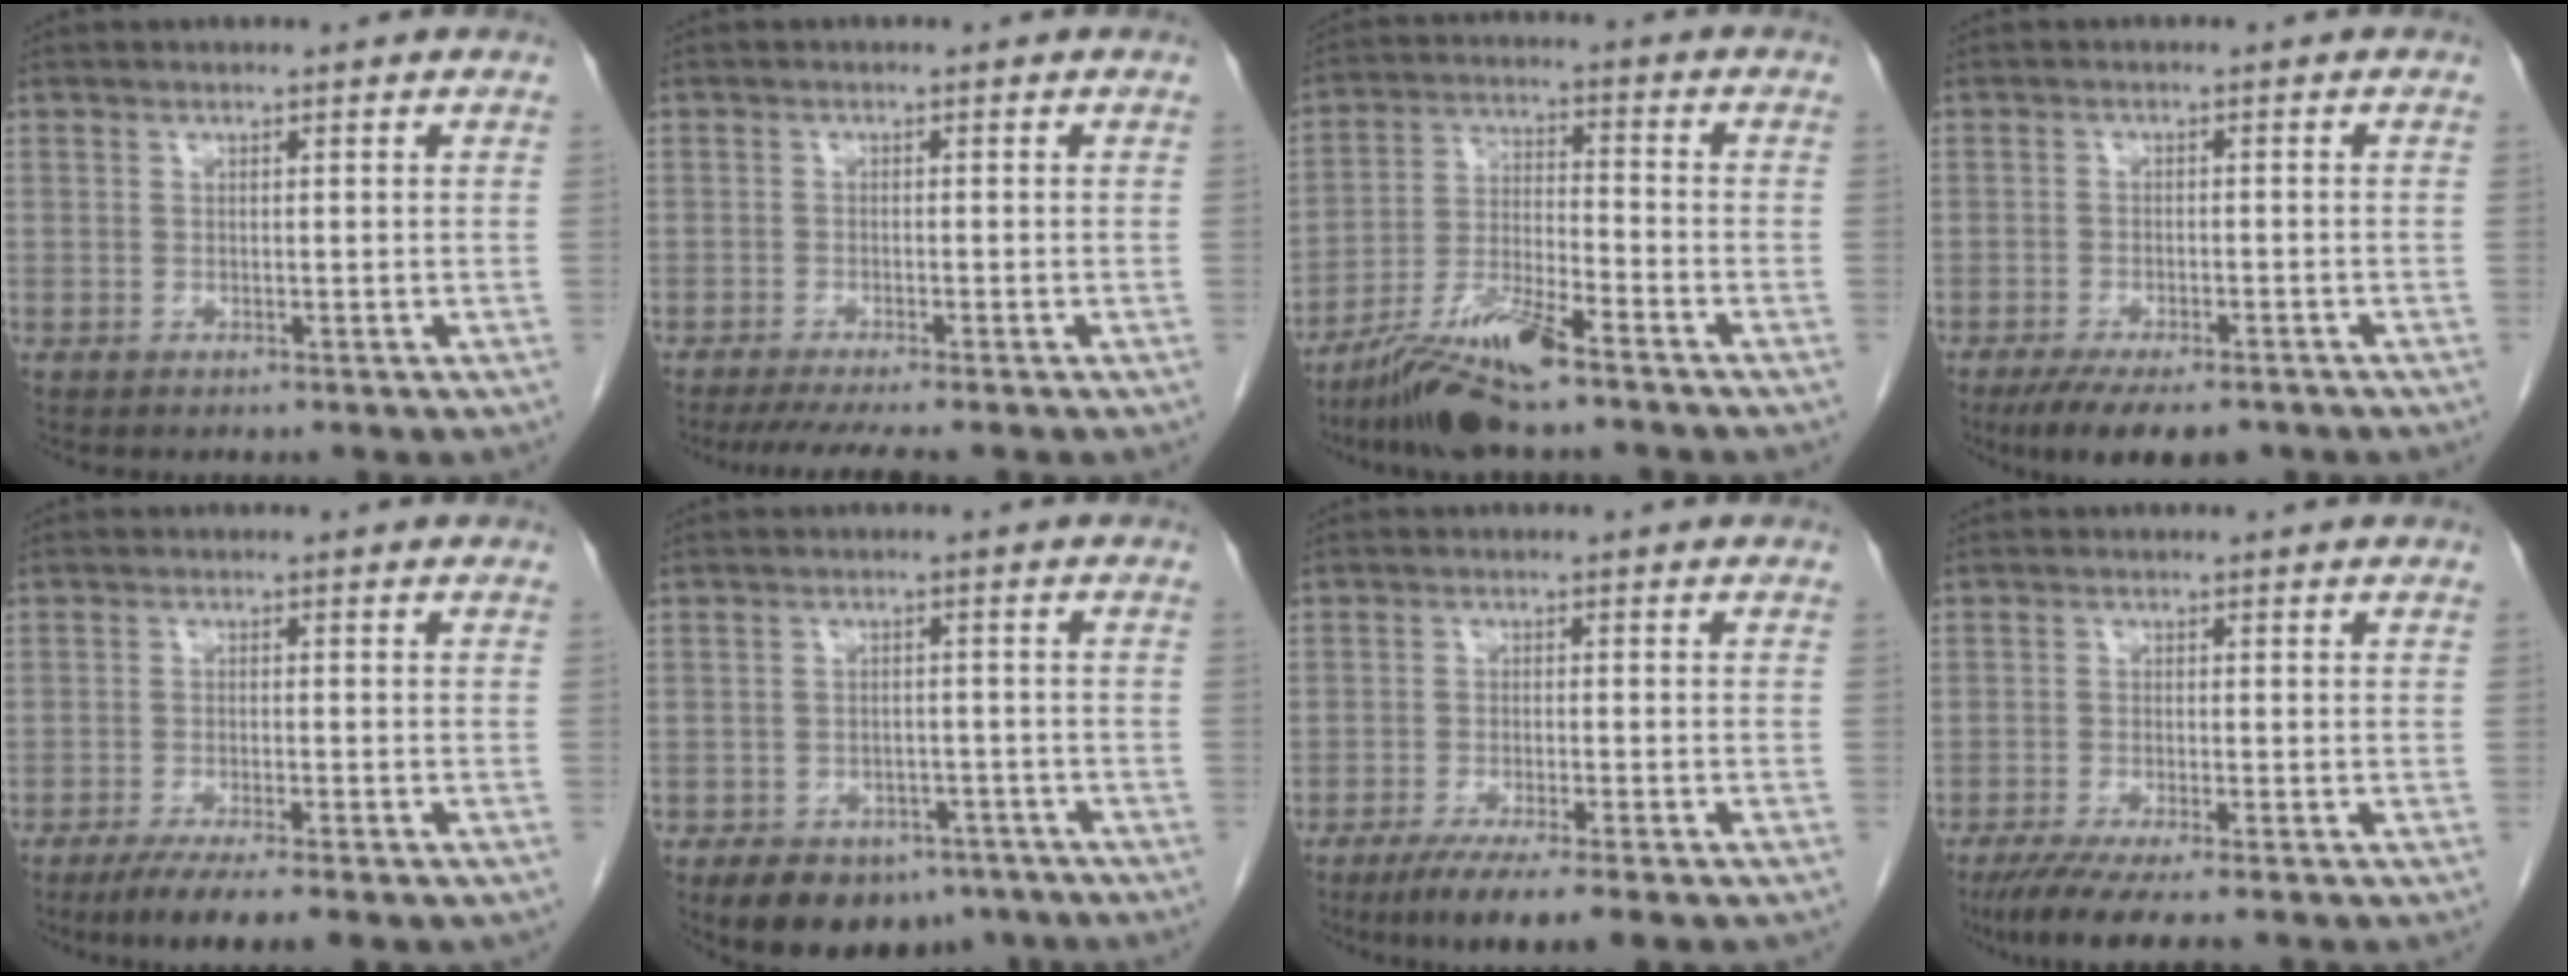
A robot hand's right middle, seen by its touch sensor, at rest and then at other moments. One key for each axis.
{"total": 5.9, "fx": -4.9, "fy": -0.4, "fz": 3.2, "tx": -0.043, "ty": -0.018, "tz": -0.079}
{"total": 10.5, "fx": -7.8, "fy": 0.9, "fz": 7.0, "tx": -0.140, "ty": -0.019, "tz": -0.145}
{"total": 9.3, "fx": -7.1, "fy": 2.8, "fz": 5.4, "tx": -0.079, "ty": -0.012, "tz": -0.106}
{"total": 7.0, "fx": -5.1, "fy": 0.4, "fz": 4.7, "tx": -0.070, "ty": -0.015, "tz": -0.075}
{"total": 10.1, "fx": -7.1, "fy": 6.0, "fz": 4.0, "tx": -0.052, "ty": 0.008, "tz": -0.096}
{"total": 8.1, "fx": -6.0, "fy": 0.2, "fz": 5.5, "tx": -0.080, "ty": -0.017, "tz": -0.089}
{"total": 6.8, "fx": -5.3, "fy": 0.0, "fz": 4.2, "tx": -0.067, "ty": -0.019, "tz": -0.087}